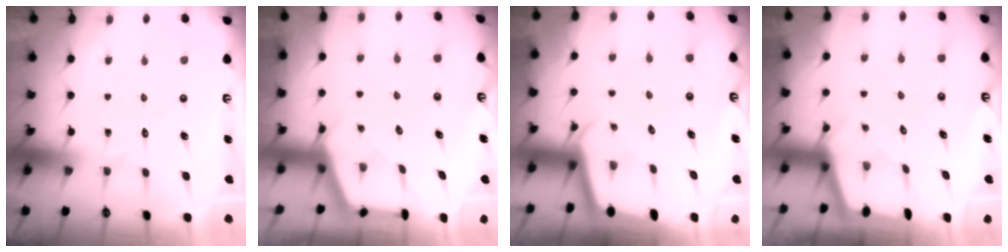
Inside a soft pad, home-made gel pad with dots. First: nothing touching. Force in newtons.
{"total": 2.9, "press": 2.9, "slide": 0.4}
{"total": 2.0, "press": 2.0, "slide": 0.1}
{"total": 2.2, "press": 2.2, "slide": 0.3}